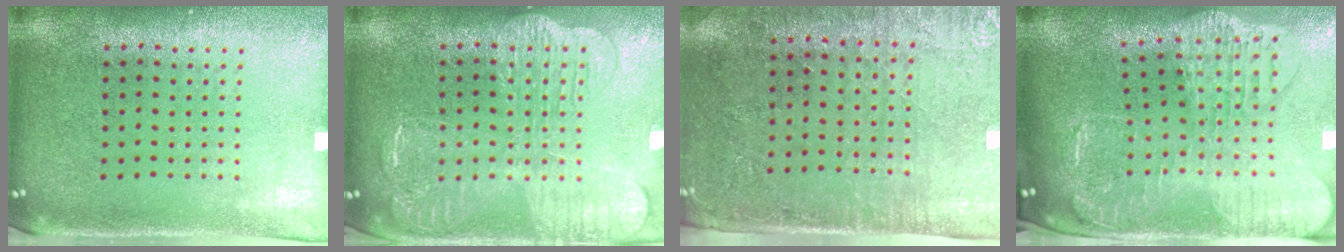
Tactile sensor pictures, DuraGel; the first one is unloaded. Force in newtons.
{"total": 3.9, "press": 3.8, "slide": 0.5}
{"total": 2.9, "press": 2.5, "slide": 1.5}
{"total": 3.0, "press": 2.5, "slide": 1.6}